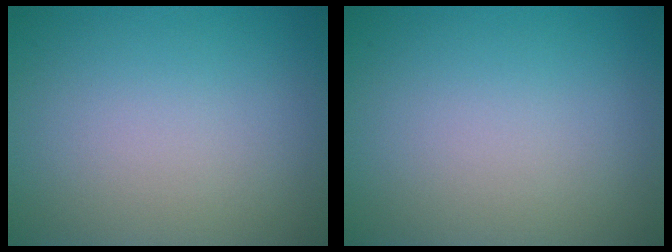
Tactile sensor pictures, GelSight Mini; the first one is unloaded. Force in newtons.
{"total": 0.0}